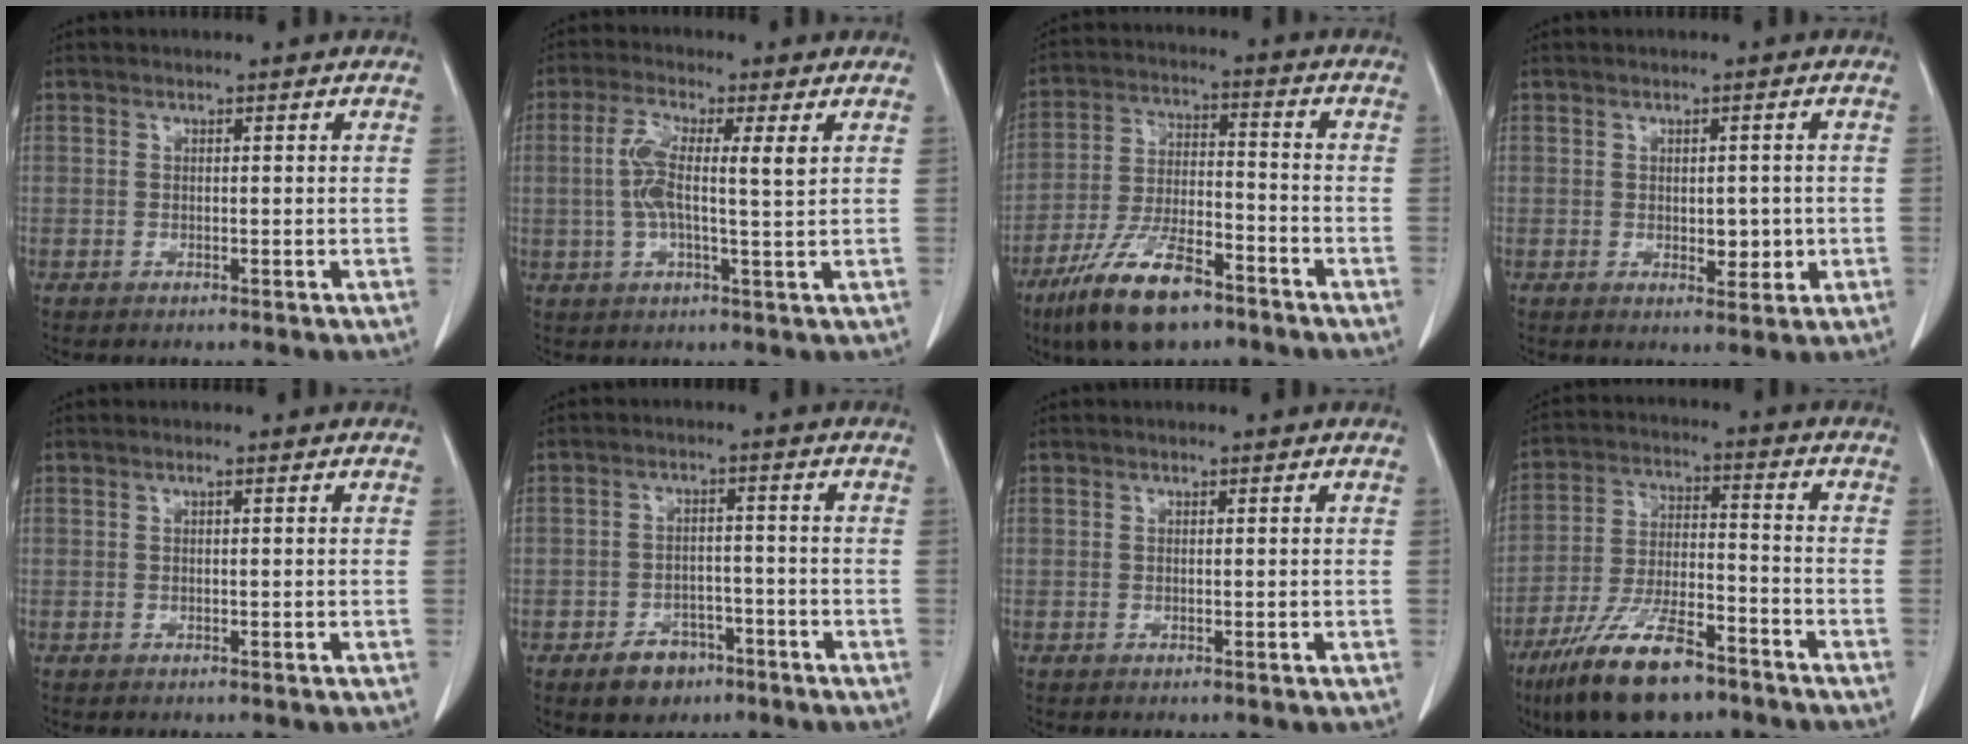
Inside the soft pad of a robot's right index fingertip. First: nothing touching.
{"total": 7.8, "force": [1.3, 1.3, 7.6], "torque": [-0.157, 0.012, 0.022]}
{"total": 14.5, "force": [-9.4, 4.6, 10.0], "torque": [-0.199, -0.010, -0.169]}
{"total": 4.2, "force": [-0.5, 2.3, 3.4], "torque": [-0.047, 0.002, 0.002]}
{"total": 0.7, "force": [0.2, 0.2, 0.6], "torque": [-0.013, 0.002, 0.005]}
{"total": 6.3, "force": [-3.8, 4.3, 2.5], "torque": [-0.041, 0.008, -0.052]}
{"total": 0.0}
{"total": 15.9, "force": [-10.7, 4.9, 10.7], "torque": [-0.221, -0.018, -0.193]}